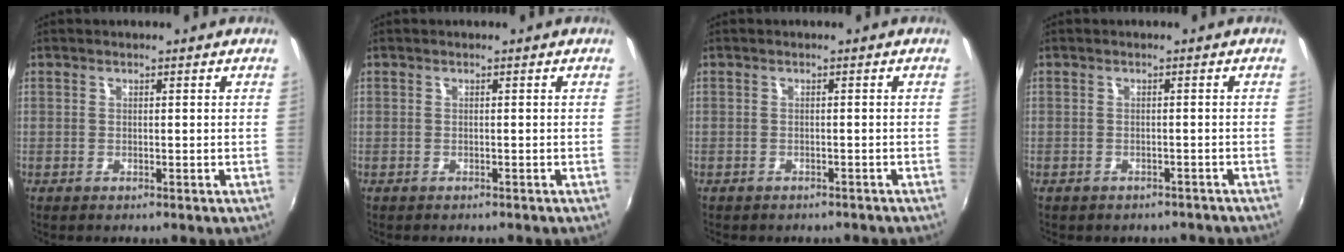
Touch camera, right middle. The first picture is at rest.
{"total": 0.6, "force": [-0.6, 0.3, 0.1], "torque": [-0.003, -0.002, -0.009]}
{"total": 2.9, "force": [-2.4, 1.3, 0.8], "torque": [-0.019, -0.010, -0.029]}
{"total": 4.8, "force": [-4.0, 2.3, 1.3], "torque": [-0.025, -0.009, -0.042]}